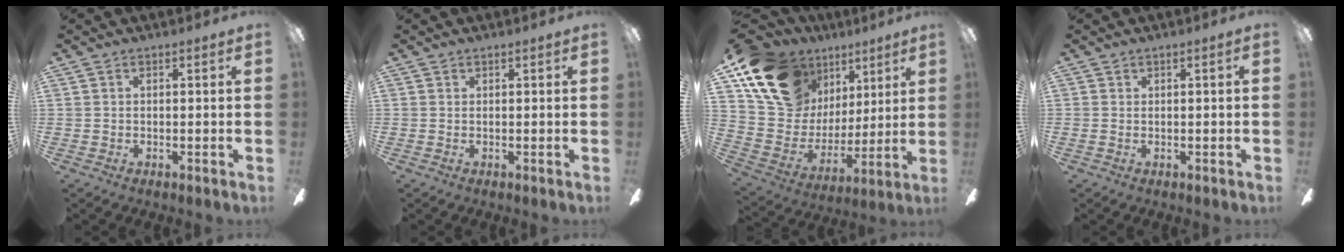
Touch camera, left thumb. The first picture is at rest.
{"total": 0.0}
{"total": 18.5, "force": [11.8, 11.8, 8.1], "torque": [-0.172, -0.051, 0.223]}
{"total": 1.2, "force": [0.0, 0.1, 1.2], "torque": [-0.020, -0.001, 0.001]}